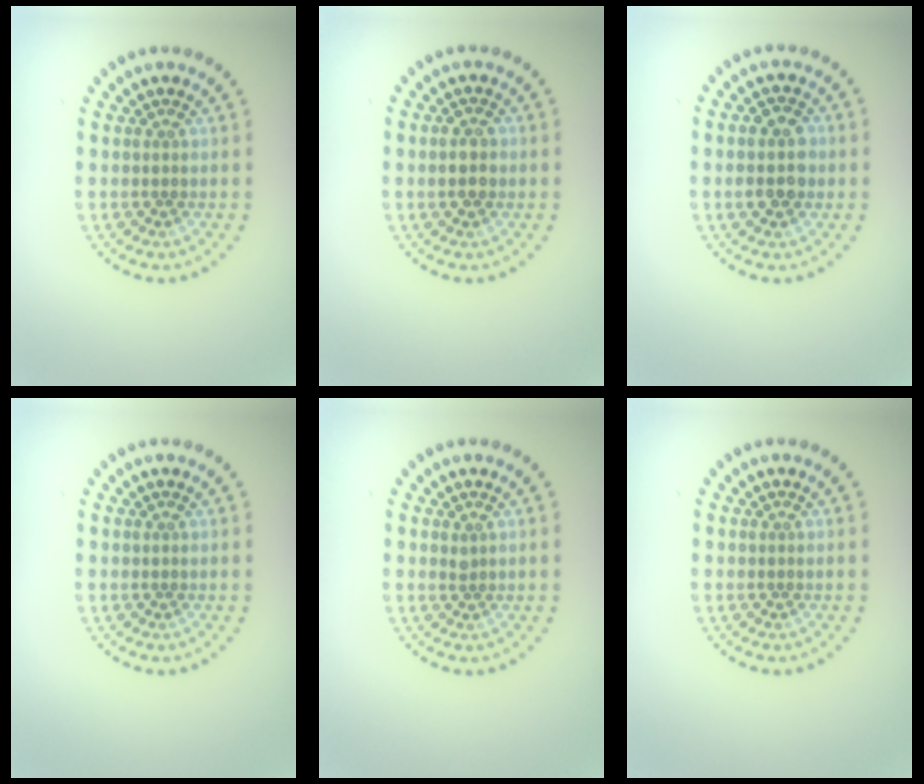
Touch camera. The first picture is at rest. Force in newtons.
{"total": 2.1, "press": 2.1, "slide": 0.2}
{"total": 3.6, "press": 3.5, "slide": 0.3}
{"total": 0.0}
{"total": 0.7, "press": 0.5, "slide": 0.5}
{"total": 0.0}